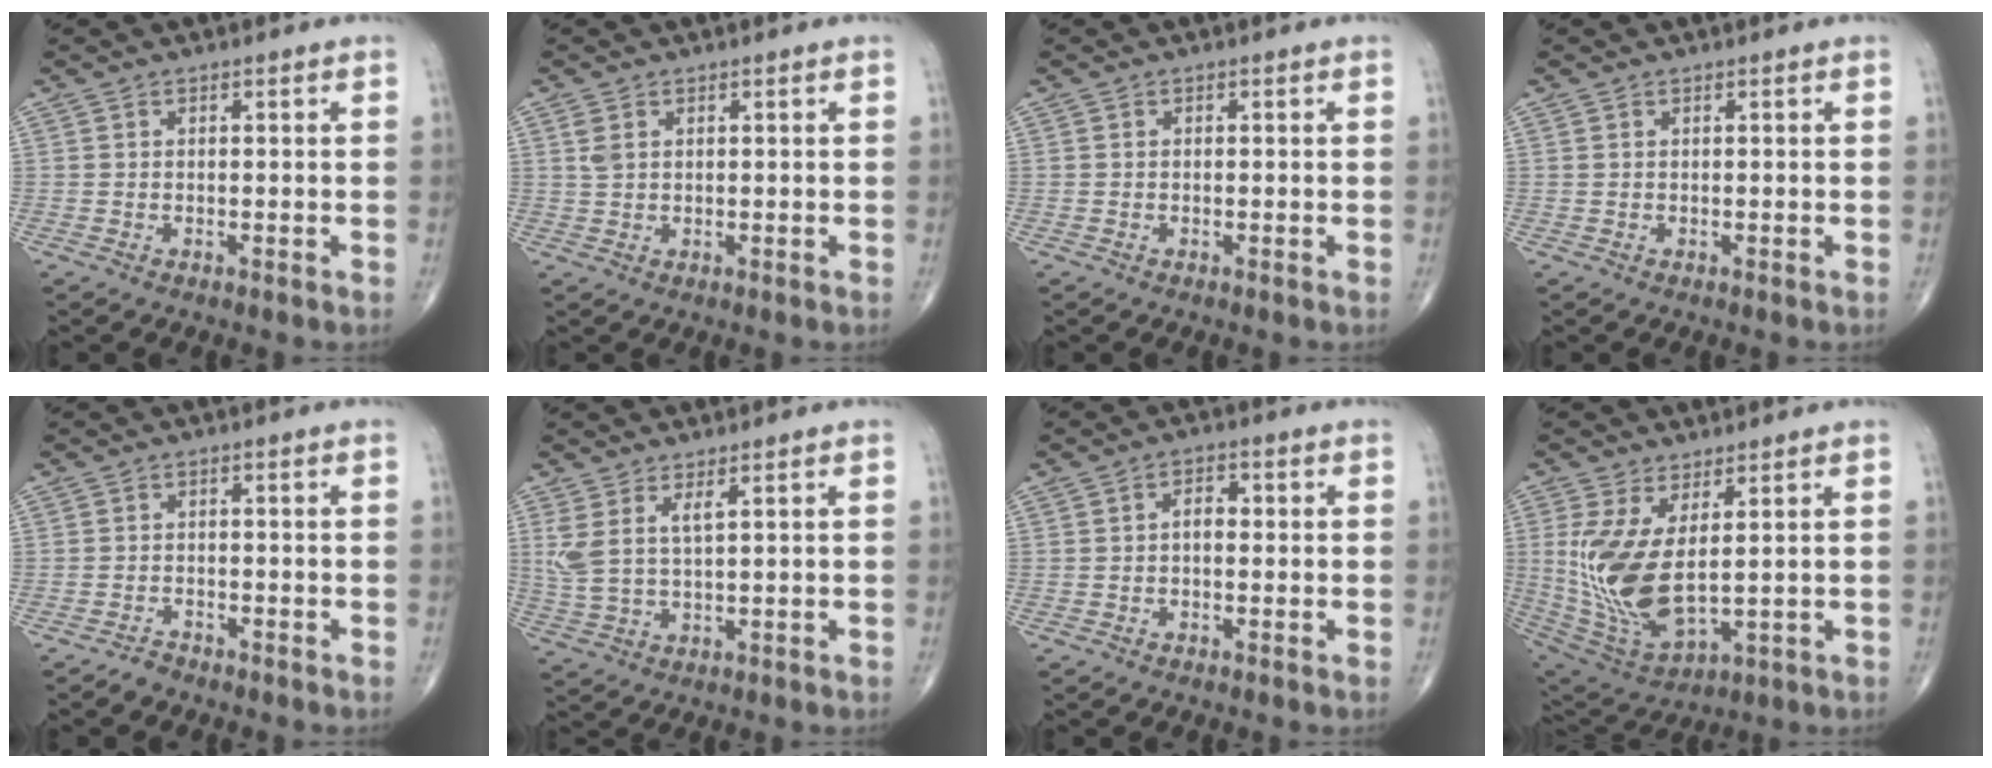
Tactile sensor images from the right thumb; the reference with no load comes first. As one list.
[{"total": 2.0, "force": [0.8, 1.3, 1.3], "torque": [-0.028, 0.003, 0.023]}, {"total": 0.0}, {"total": 0.0}, {"total": 1.4, "force": [-1.3, 0.6, 0.0], "torque": [-0.001, 0.005, -0.025]}, {"total": 5.7, "force": [2.4, 1.7, 4.8], "torque": [-0.122, -0.013, 0.058]}, {"total": 2.8, "force": [0.0, 1.7, 2.2], "torque": [-0.025, 0.012, -0.005]}, {"total": 14.2, "force": [2.1, 6.2, 12.6], "torque": [-0.268, -0.029, 0.064]}]